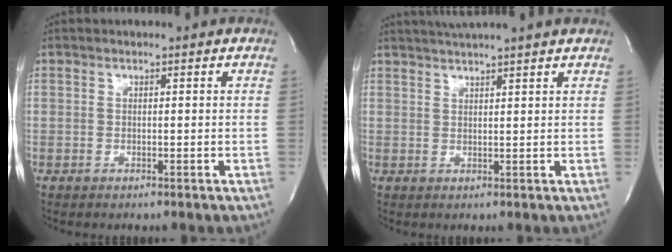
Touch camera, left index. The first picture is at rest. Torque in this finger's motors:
{"motor_torque": [0.31, -0.30, 0.40, 0.12]}